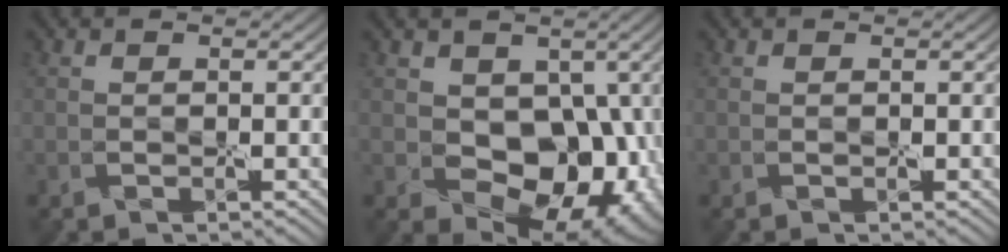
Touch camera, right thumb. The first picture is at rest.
{"total": 10.5, "force": [-0.8, 8.0, 6.9], "torque": [-0.059, -0.019, -0.005]}
{"total": 0.0}